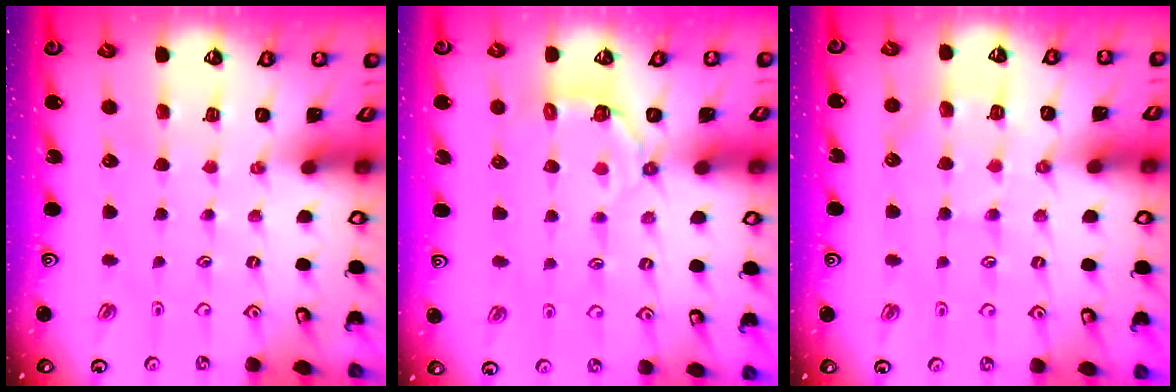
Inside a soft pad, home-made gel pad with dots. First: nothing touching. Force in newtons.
{"total": 3.5, "press": 2.9, "slide": 2.0}
{"total": 7.2, "press": 7.2, "slide": 1.0}